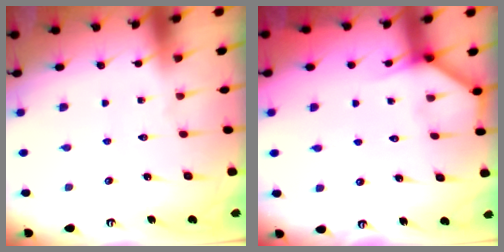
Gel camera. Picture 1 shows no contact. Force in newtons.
{"total": 3.5, "press": 3.5, "slide": 0.2}